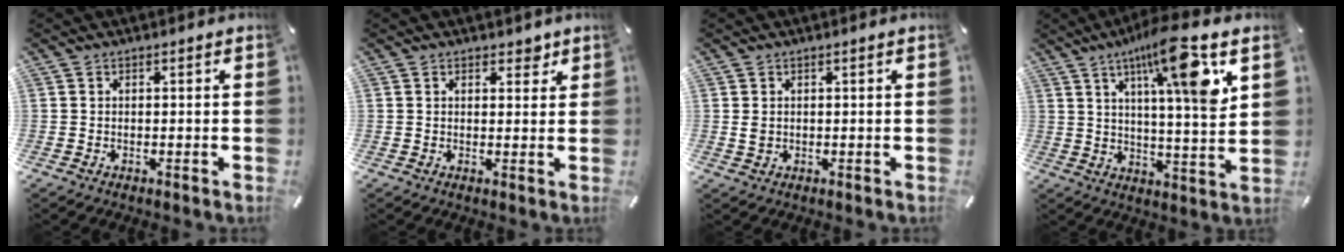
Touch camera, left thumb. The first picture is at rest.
{"total": 2.5, "force": [1.5, 1.6, 1.3], "torque": [-0.012, -0.001, 0.022]}
{"total": 1.4, "force": [0.3, 1.0, 0.9], "torque": [-0.019, 0.003, 0.005]}
{"total": 16.2, "force": [8.1, 2.8, 13.7], "torque": [-0.217, -0.035, 0.121]}